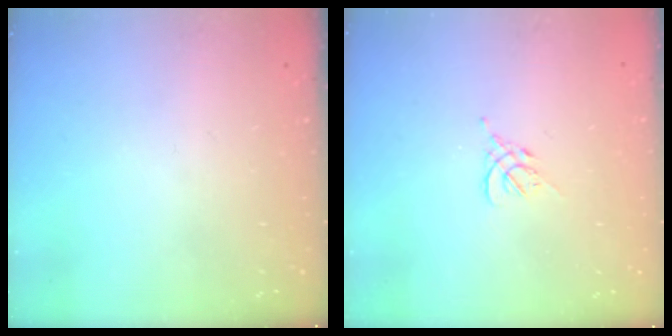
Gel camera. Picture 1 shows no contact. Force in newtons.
{"total": 1.2, "press": 1.1, "slide": 0.5}